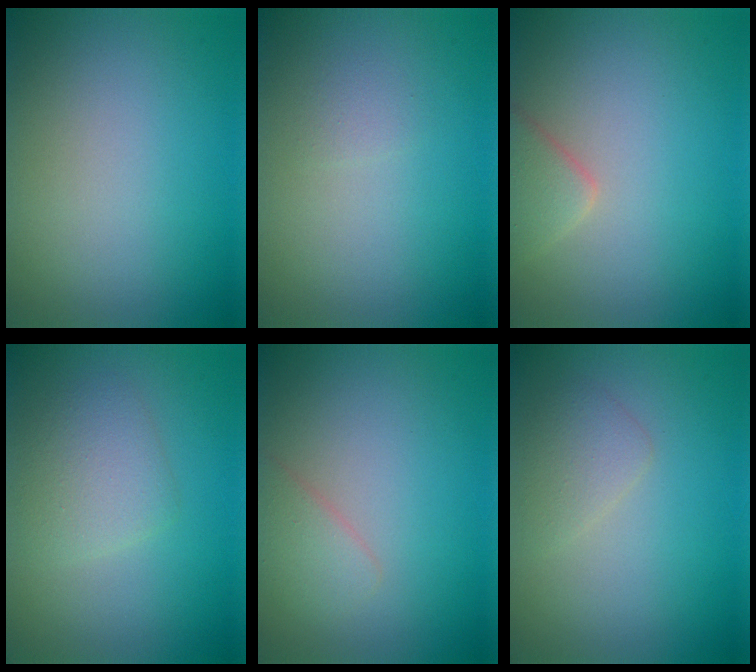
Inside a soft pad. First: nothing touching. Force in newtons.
{"total": 0.7, "press": 0.7, "slide": 0.0}
{"total": 2.0, "press": 2.0, "slide": 0.1}
{"total": 2.7, "press": 2.7, "slide": 0.0}
{"total": 1.6, "press": 1.6, "slide": 0.0}
{"total": 1.7, "press": 1.7, "slide": 0.1}